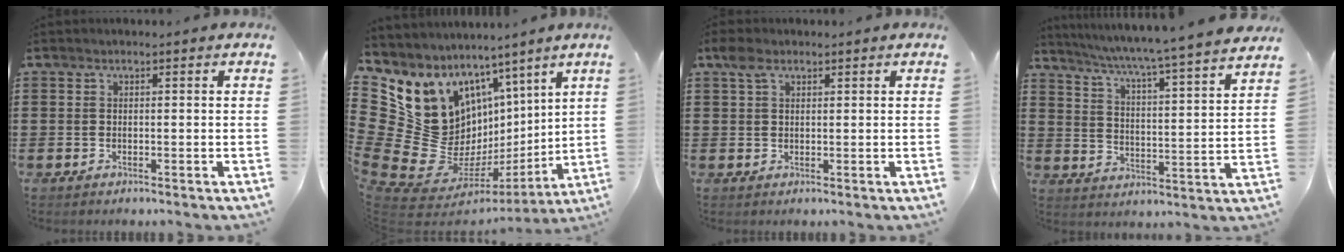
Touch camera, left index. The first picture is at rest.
{"total": 18.8, "force": [2.6, 16.4, 8.8], "torque": [-0.224, -0.065, 0.091]}
{"total": 2.3, "force": [1.4, 1.3, 1.3], "torque": [-0.031, 0.006, 0.025]}
{"total": 4.5, "force": [4.1, -1.2, 1.6], "torque": [-0.053, -0.046, 0.058]}